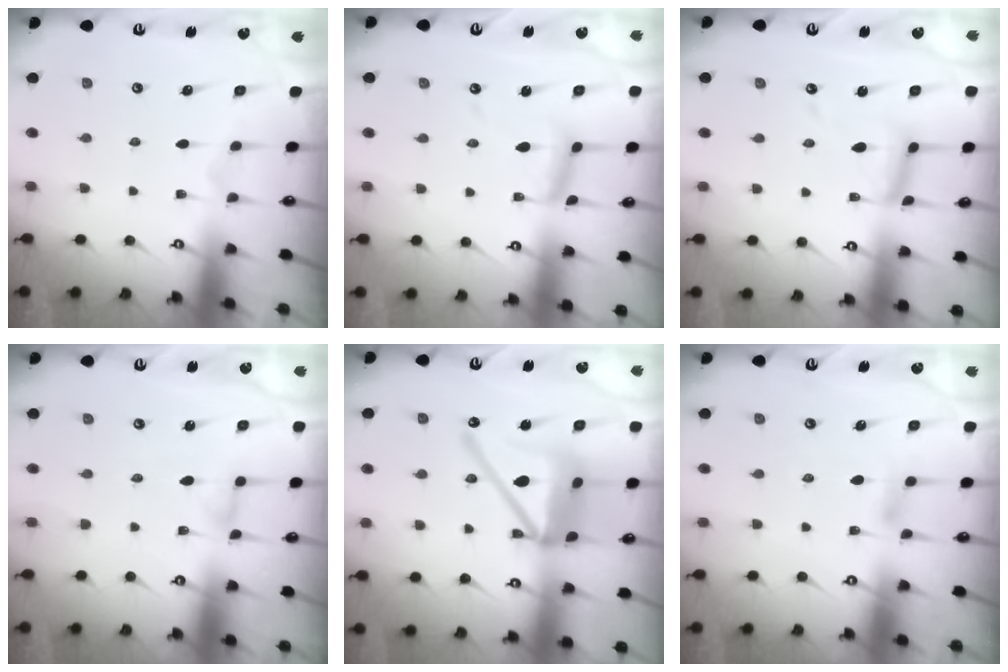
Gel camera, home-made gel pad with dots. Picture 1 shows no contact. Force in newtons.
{"total": 10.2, "press": 10.2, "slide": 0.8}
{"total": 9.7, "press": 9.7, "slide": 0.8}
{"total": 3.3, "press": 3.3, "slide": 0.3}
{"total": 18.2, "press": 18.1, "slide": 1.9}
{"total": 4.6, "press": 4.5, "slide": 0.6}